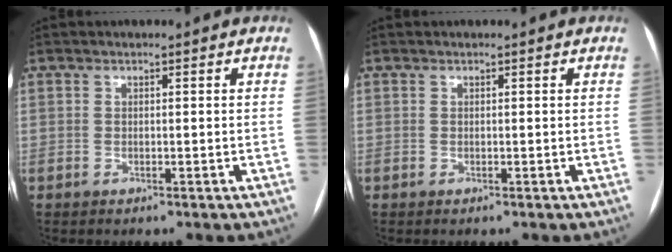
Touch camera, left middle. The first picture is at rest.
{"total": 0.0}